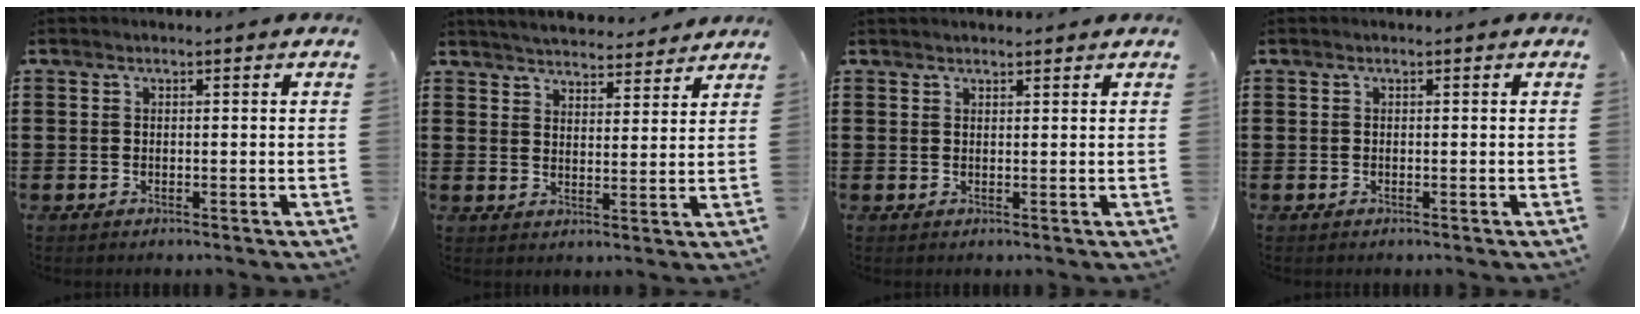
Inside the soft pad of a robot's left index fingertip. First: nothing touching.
{"total": 4.5, "force": [4.4, 0.3, 0.5], "torque": [-0.027, -0.023, 0.079]}
{"total": 1.1, "force": [1.0, 0.2, 0.1], "torque": [-0.003, 0.000, 0.021]}
{"total": 0.0}